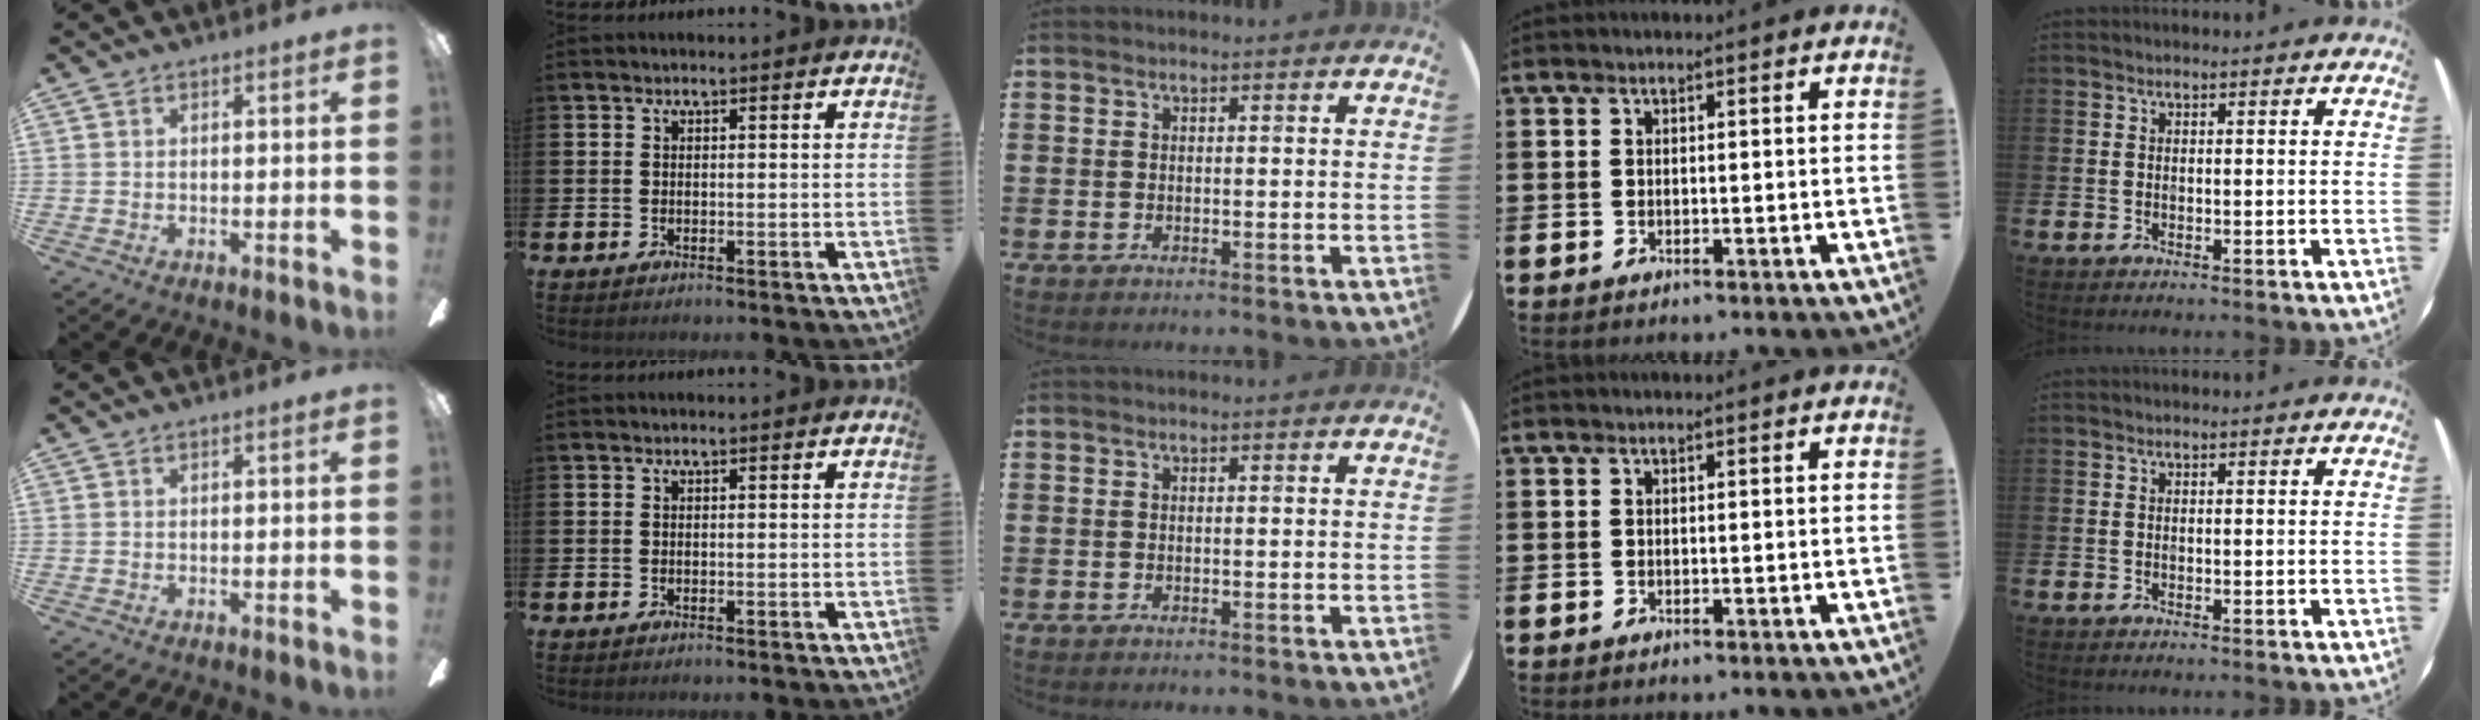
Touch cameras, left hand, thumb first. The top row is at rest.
{}